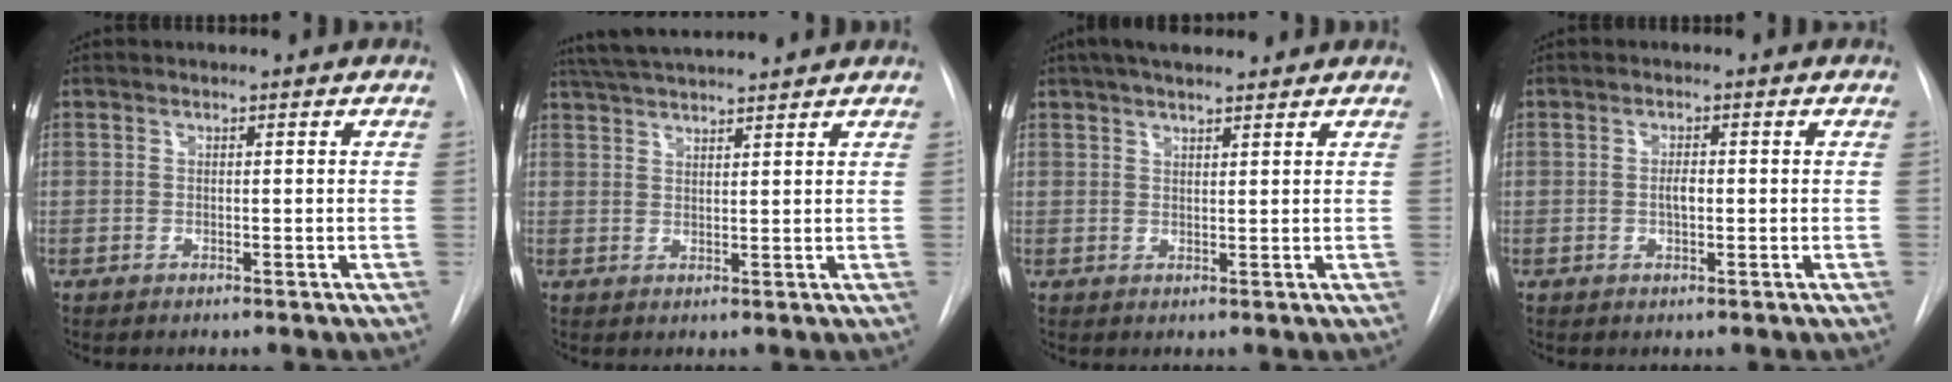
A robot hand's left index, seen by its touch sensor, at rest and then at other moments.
{"total": 9.2, "force": [8.5, -0.3, 3.4], "torque": [-0.068, 0.032, 0.135]}
{"total": 7.6, "force": [6.3, 1.6, 3.9], "torque": [-0.061, 0.027, 0.099]}
{"total": 1.5, "force": [-0.1, 0.6, 1.4], "torque": [-0.027, 0.000, -0.003]}